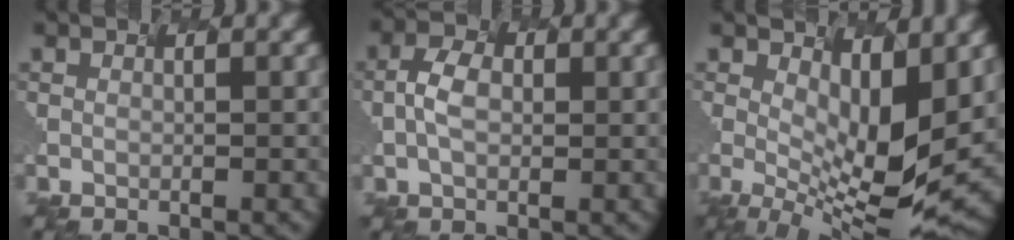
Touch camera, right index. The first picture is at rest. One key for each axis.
{"total": 1.8, "fx": -1.4, "fy": 0.7, "fz": 0.8, "tx": -0.050, "ty": -0.009, "tz": 0.004}
{"total": 6.7, "fx": 0.2, "fy": 1.3, "fz": 6.5, "tx": -0.141, "ty": -0.024, "tz": 0.039}